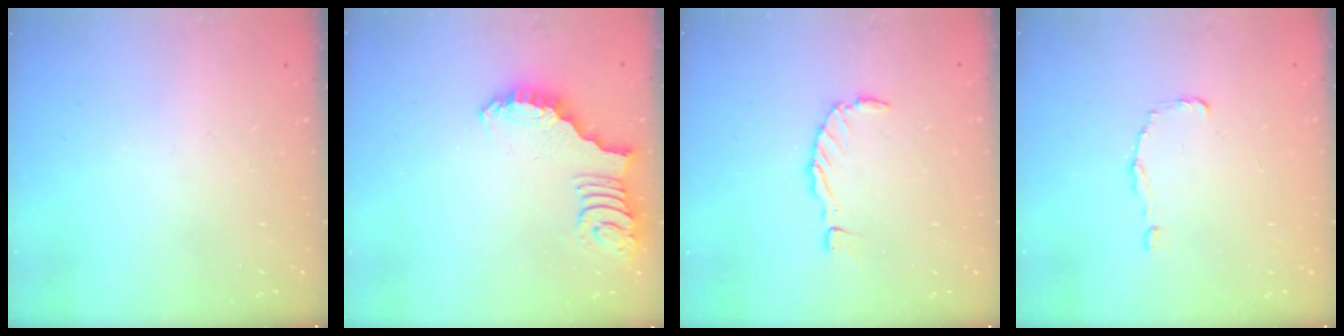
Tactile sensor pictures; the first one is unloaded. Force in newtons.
{"total": 2.7, "press": 2.6, "slide": 0.5}
{"total": 0.0}
{"total": 0.9, "press": 0.9, "slide": 0.0}